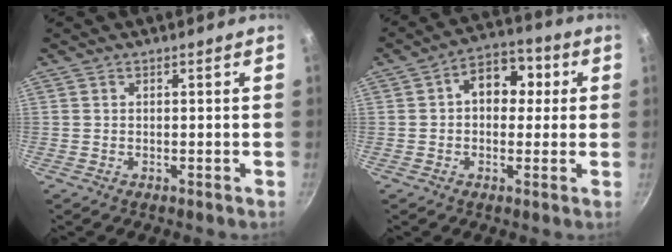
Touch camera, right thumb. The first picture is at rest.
{"total": 9.4, "force": [1.5, 6.9, 6.2], "torque": [-0.044, 0.019, 0.007]}